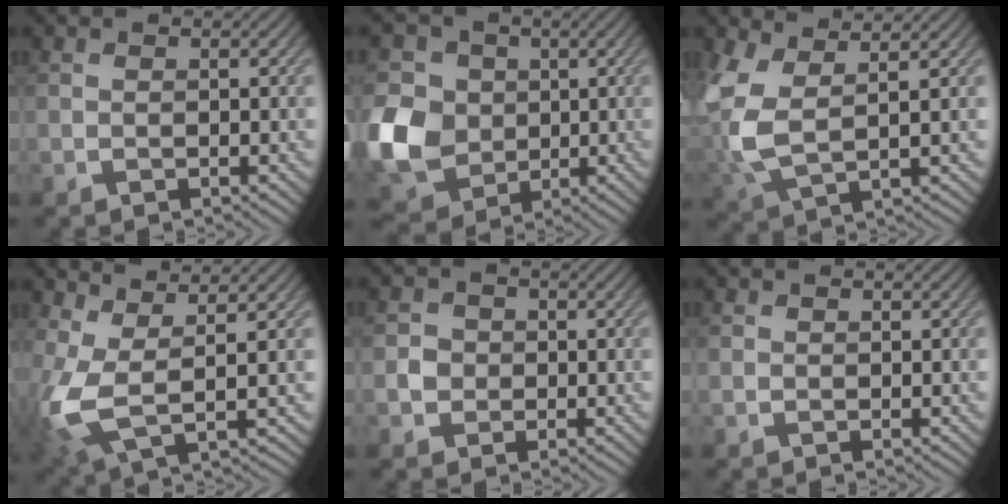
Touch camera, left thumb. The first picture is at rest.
{"total": 10.6, "force": [-0.2, 9.1, 5.4], "torque": [-0.161, -0.009, -0.013]}
{"total": 6.5, "force": [2.3, 2.8, 5.4], "torque": [-0.139, -0.001, 0.045]}
{"total": 6.7, "force": [1.0, 2.5, 6.2], "torque": [-0.159, -0.002, 0.016]}
{"total": 2.2, "force": [-0.2, 2.1, 0.4], "torque": [-0.006, 0.002, -0.010]}
{"total": 0.6, "force": [-0.2, 0.5, 0.3], "torque": [-0.007, -0.003, -0.005]}